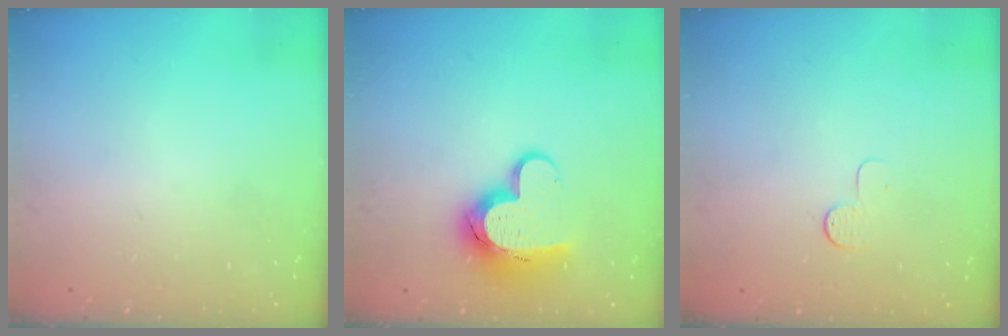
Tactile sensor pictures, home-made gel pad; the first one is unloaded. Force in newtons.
{"total": 13.6, "press": 13.5, "slide": 1.3}
{"total": 4.0, "press": 4.0, "slide": 0.4}